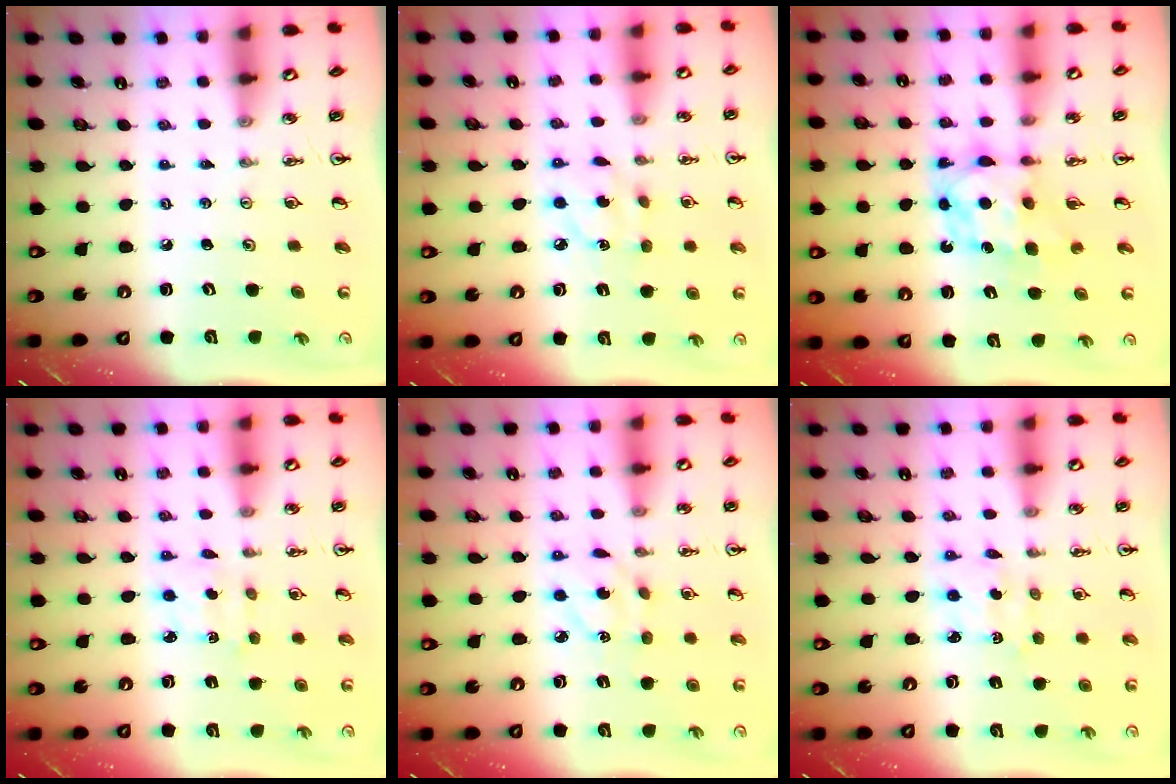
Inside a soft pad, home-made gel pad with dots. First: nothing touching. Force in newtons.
{"total": 4.9, "press": 4.8, "slide": 0.3}
{"total": 7.0, "press": 7.0, "slide": 0.2}
{"total": 2.7, "press": 2.6, "slide": 0.6}
{"total": 4.9, "press": 4.8, "slide": 0.5}
{"total": 2.3, "press": 2.3, "slide": 0.6}